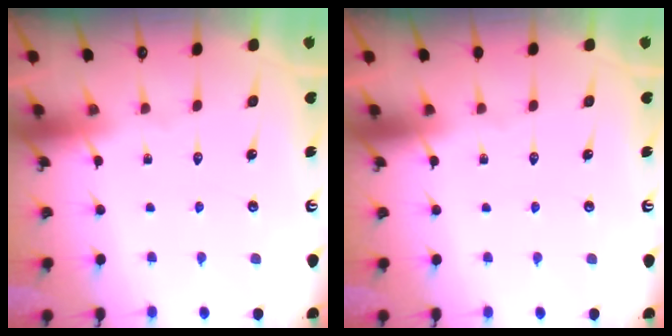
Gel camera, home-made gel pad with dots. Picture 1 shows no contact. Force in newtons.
{"total": 0.0}